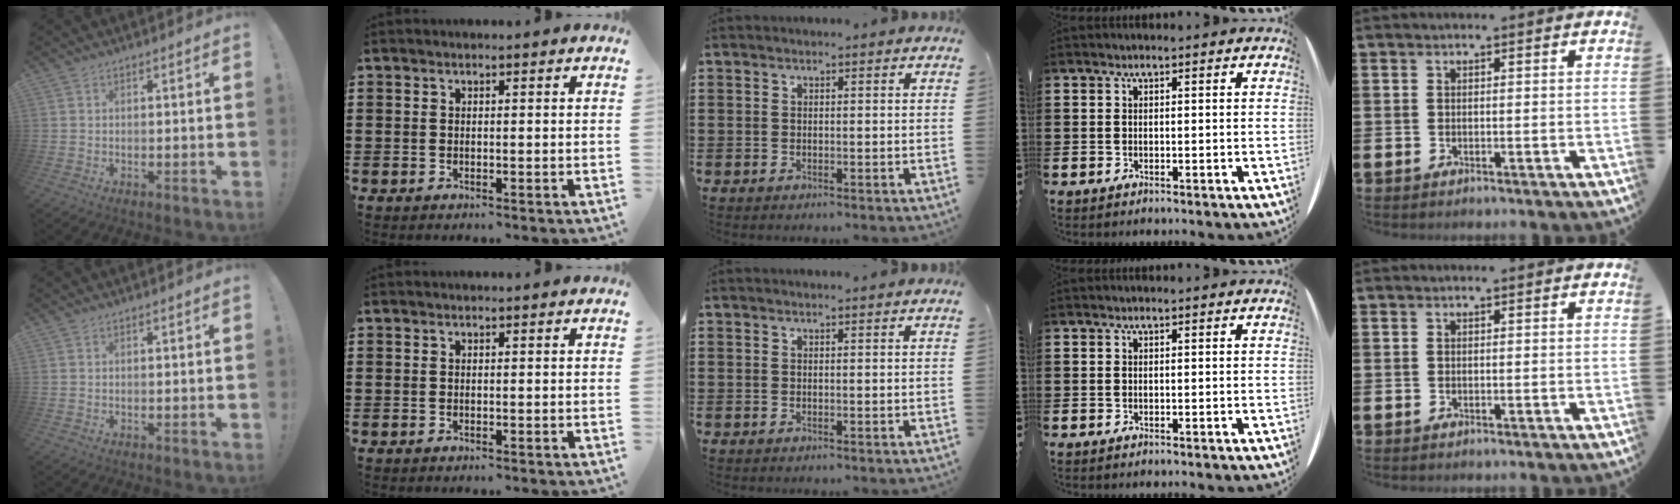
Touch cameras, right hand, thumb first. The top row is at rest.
{"middle": {"total": 0.5, "force": [0.5, 0.0, 0.1], "torque": [-0.004, -0.001, 0.010]}}